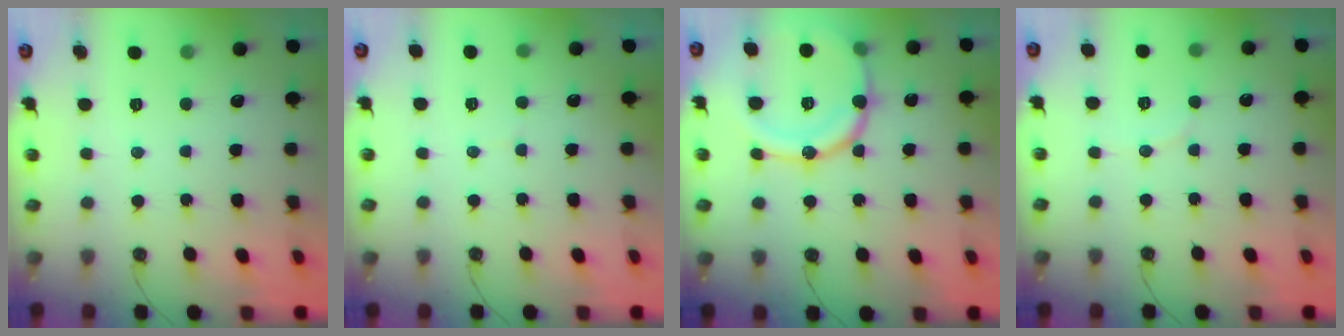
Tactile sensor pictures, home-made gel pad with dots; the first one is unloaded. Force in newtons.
{"total": 3.1, "press": 2.3, "slide": 2.0}
{"total": 18.9, "press": 18.6, "slide": 3.7}
{"total": 2.9, "press": 2.9, "slide": 0.3}